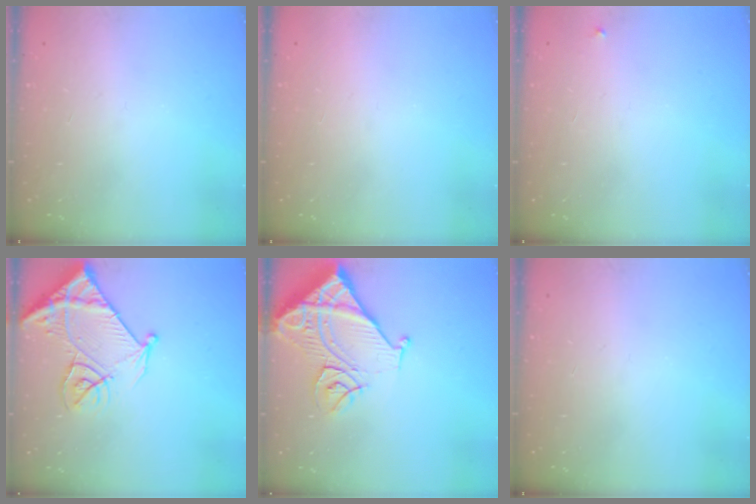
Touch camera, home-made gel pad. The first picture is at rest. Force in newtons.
{"total": 1.6, "press": 1.5, "slide": 0.1}
{"total": 2.1, "press": 2.1, "slide": 0.1}
{"total": 13.7, "press": 13.6, "slide": 1.6}
{"total": 15.0, "press": 14.9, "slide": 1.9}
{"total": 0.0}